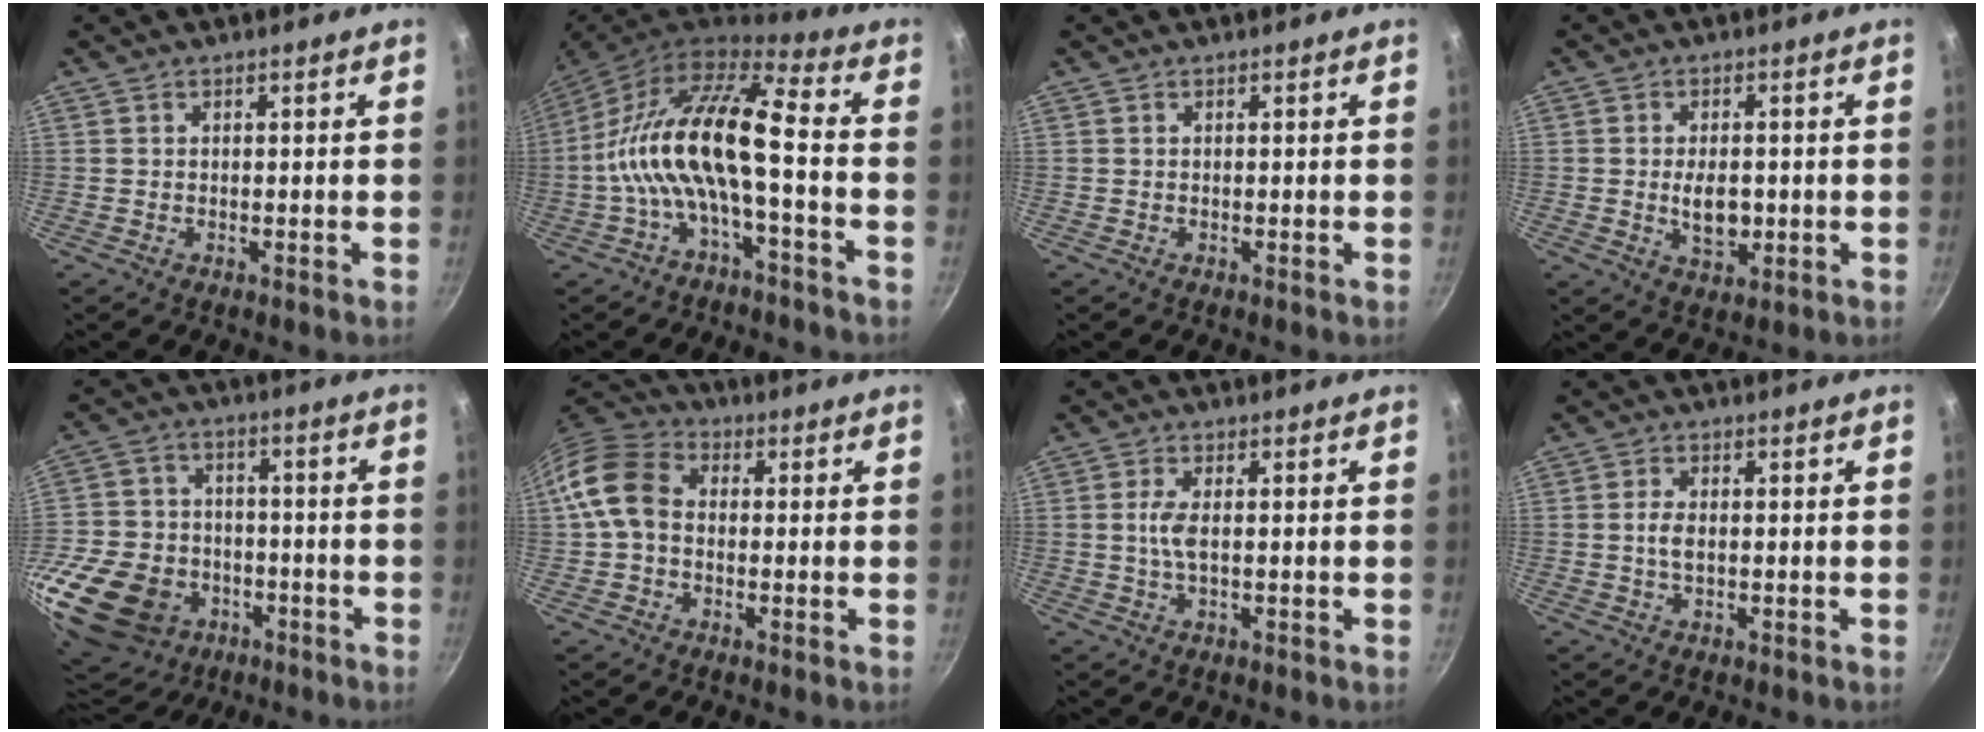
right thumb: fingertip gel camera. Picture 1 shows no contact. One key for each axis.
{"total": 15.4, "fx": -2.8, "fy": 5.2, "fz": 14.2, "tx": -0.281, "ty": 0.048, "tz": -0.066}
{"total": 0.0}
{"total": 6.3, "fx": -0.6, "fy": 3.7, "fz": 5.1, "tx": -0.068, "ty": -0.003, "tz": -0.006}
{"total": 28.3, "fx": -11.9, "fy": 21.2, "fz": 14.3, "tx": -0.318, "ty": 0.047, "tz": -0.193}
{"total": 9.8, "fx": 0.0, "fy": 7.4, "fz": 6.4, "tx": -0.107, "ty": 0.027, "tz": -0.019}
{"total": 3.3, "fx": 0.0, "fy": 1.1, "fz": 3.2, "tx": -0.075, "ty": 0.003, "tz": -0.002}
{"total": 3.0, "fx": -0.1, "fy": 1.6, "fz": 2.5, "tx": -0.051, "ty": 0.006, "tz": -0.004}